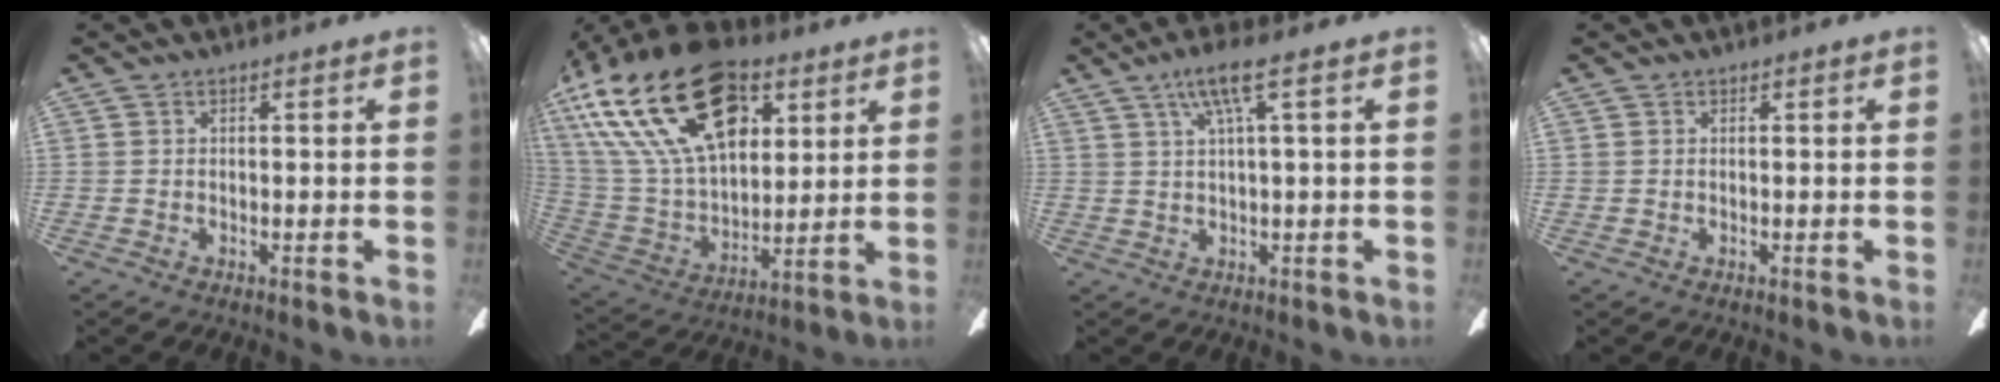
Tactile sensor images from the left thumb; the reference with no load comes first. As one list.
[{"total": 29.8, "force": [13.7, 17.2, 20.1], "torque": [-0.385, -0.063, 0.241]}, {"total": 8.3, "force": [4.0, 1.6, 7.1], "torque": [-0.133, -0.003, 0.067]}, {"total": 0.0}]